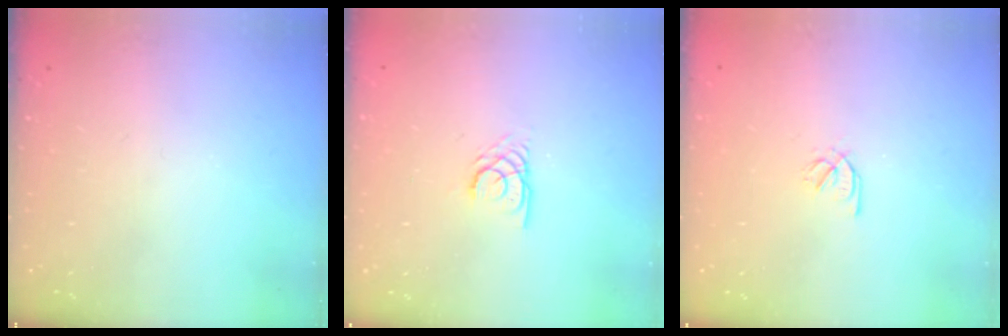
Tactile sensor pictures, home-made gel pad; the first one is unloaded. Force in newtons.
{"total": 2.7, "press": 2.7, "slide": 0.1}
{"total": 2.1, "press": 2.0, "slide": 0.7}